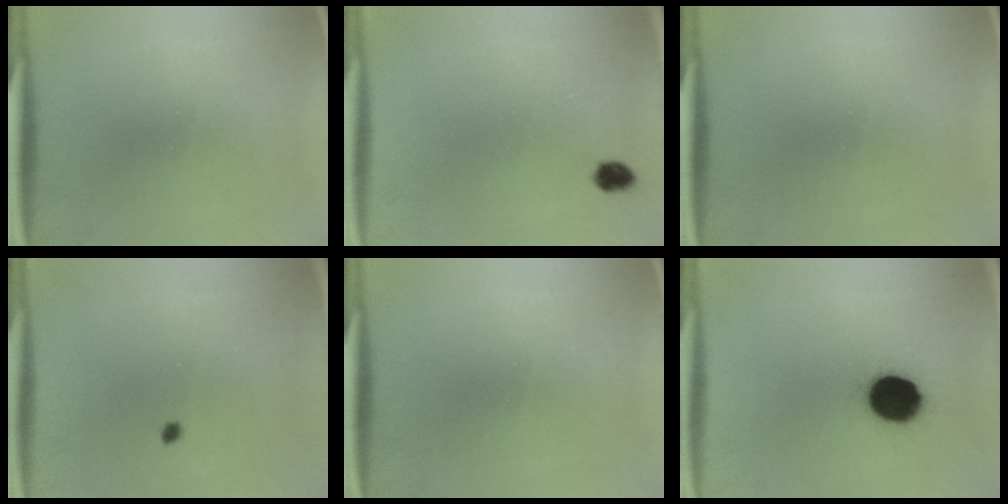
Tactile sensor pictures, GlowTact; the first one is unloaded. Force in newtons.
{"total": 2.1}
{"total": 0.0}
{"total": 0.8}
{"total": 0.0}
{"total": 12.4}